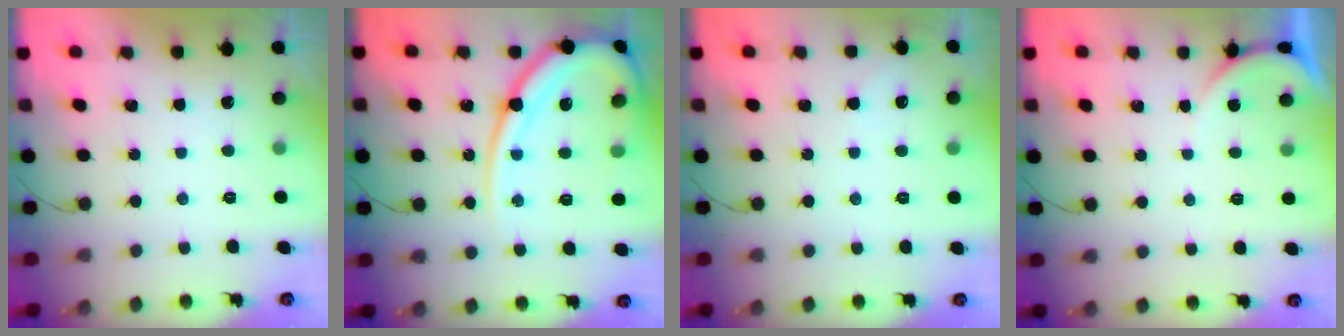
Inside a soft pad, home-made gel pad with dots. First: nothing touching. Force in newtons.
{"total": 16.3, "press": 16.2, "slide": 1.5}
{"total": 2.9, "press": 2.9, "slide": 0.4}
{"total": 1.6, "press": 1.6, "slide": 0.1}